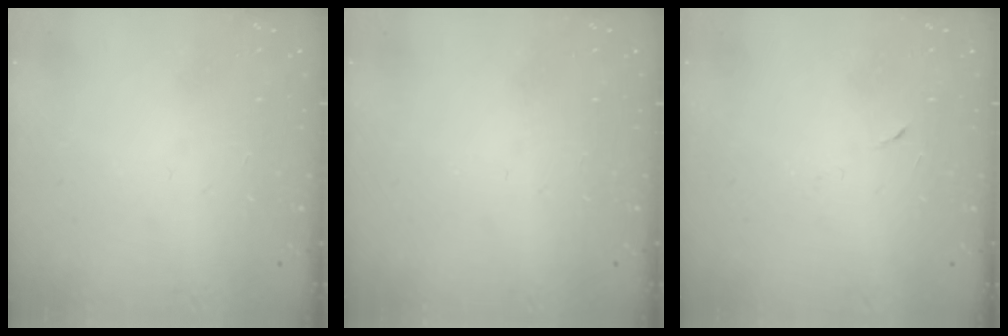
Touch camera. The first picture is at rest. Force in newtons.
{"total": 0.0}
{"total": 2.9, "press": 2.7, "slide": 1.0}